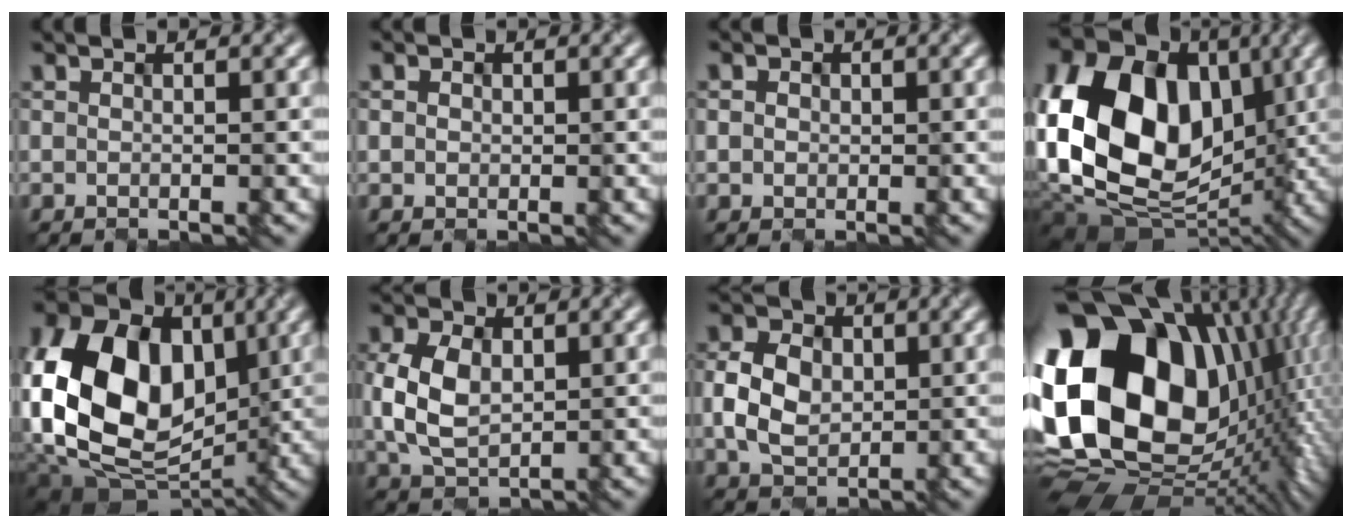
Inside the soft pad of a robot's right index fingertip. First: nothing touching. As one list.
[{"total": 0.8, "force": [0.0, 0.8, -0.2], "torque": [0.002, -0.003, 0.005]}, {"total": 1.1, "force": [0.0, 1.1, -0.1], "torque": [0.000, -0.003, 0.003]}, {"total": 16.7, "force": [0.4, 12.0, 11.6], "torque": [-0.232, 0.008, -0.002]}, {"total": 15.0, "force": [0.3, 10.7, 10.5], "torque": [-0.218, -0.002, -0.002]}, {"total": 5.2, "force": [0.0, 3.7, 3.6], "torque": [-0.090, 0.005, 0.003]}, {"total": 4.4, "force": [-0.3, 3.5, 2.6], "torque": [-0.058, 0.002, -0.005]}, {"total": 22.0, "force": [2.4, 16.6, 14.2], "torque": [-0.313, -0.028, 0.077]}]